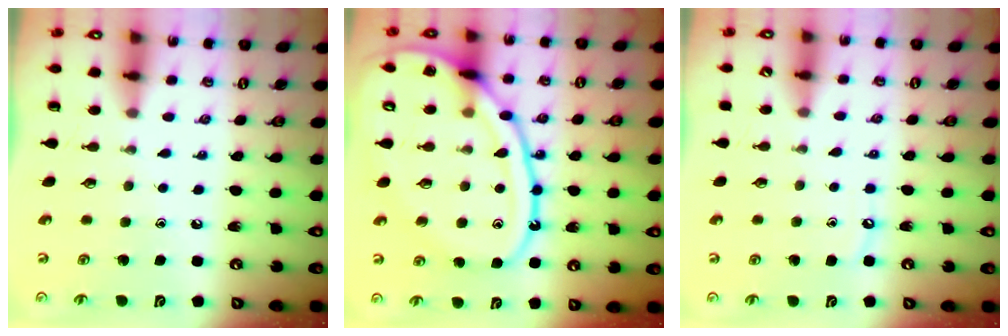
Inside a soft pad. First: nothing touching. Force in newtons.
{"total": 20.9, "press": 20.9, "slide": 1.8}
{"total": 4.8, "press": 4.7, "slide": 0.7}